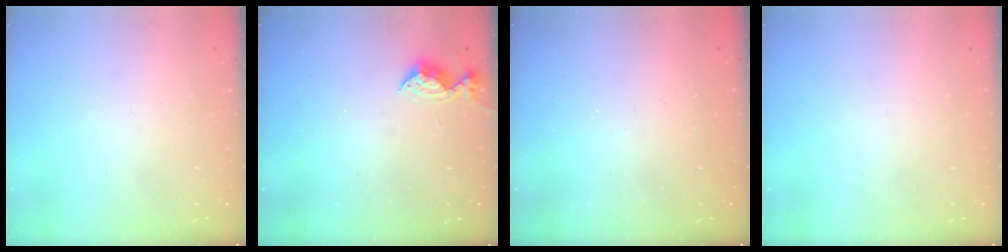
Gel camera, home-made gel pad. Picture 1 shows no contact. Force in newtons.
{"total": 6.7, "press": 6.6, "slide": 0.7}
{"total": 5.6, "press": 5.6, "slide": 0.5}
{"total": 0.0}